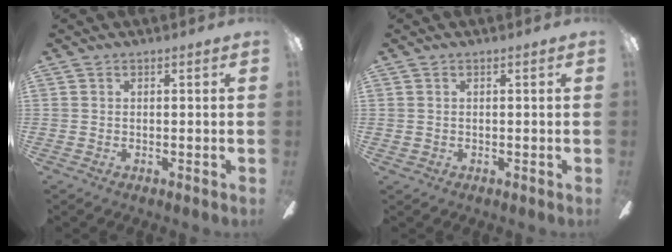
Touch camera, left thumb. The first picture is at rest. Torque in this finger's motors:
{"motor_torque": [-0.14, 0.13, -0.09, -0.28, 0.00]}